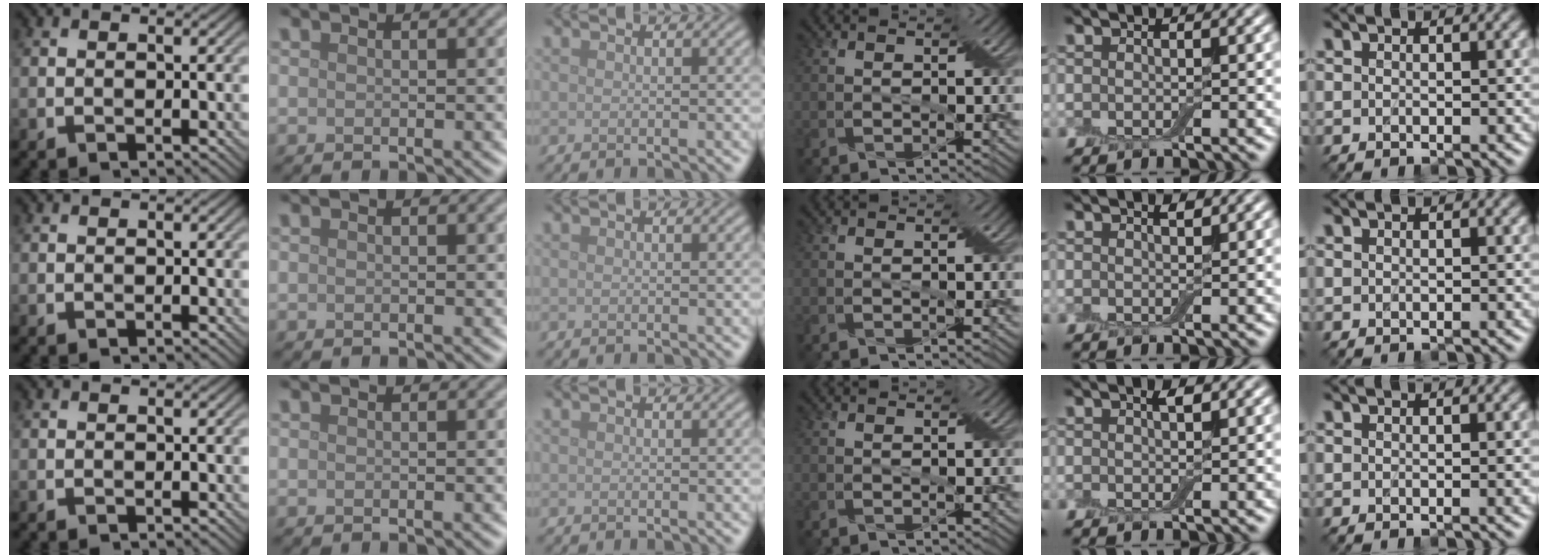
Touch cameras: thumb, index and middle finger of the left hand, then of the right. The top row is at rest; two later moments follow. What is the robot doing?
{"motion": "pour", "object": "cup"}